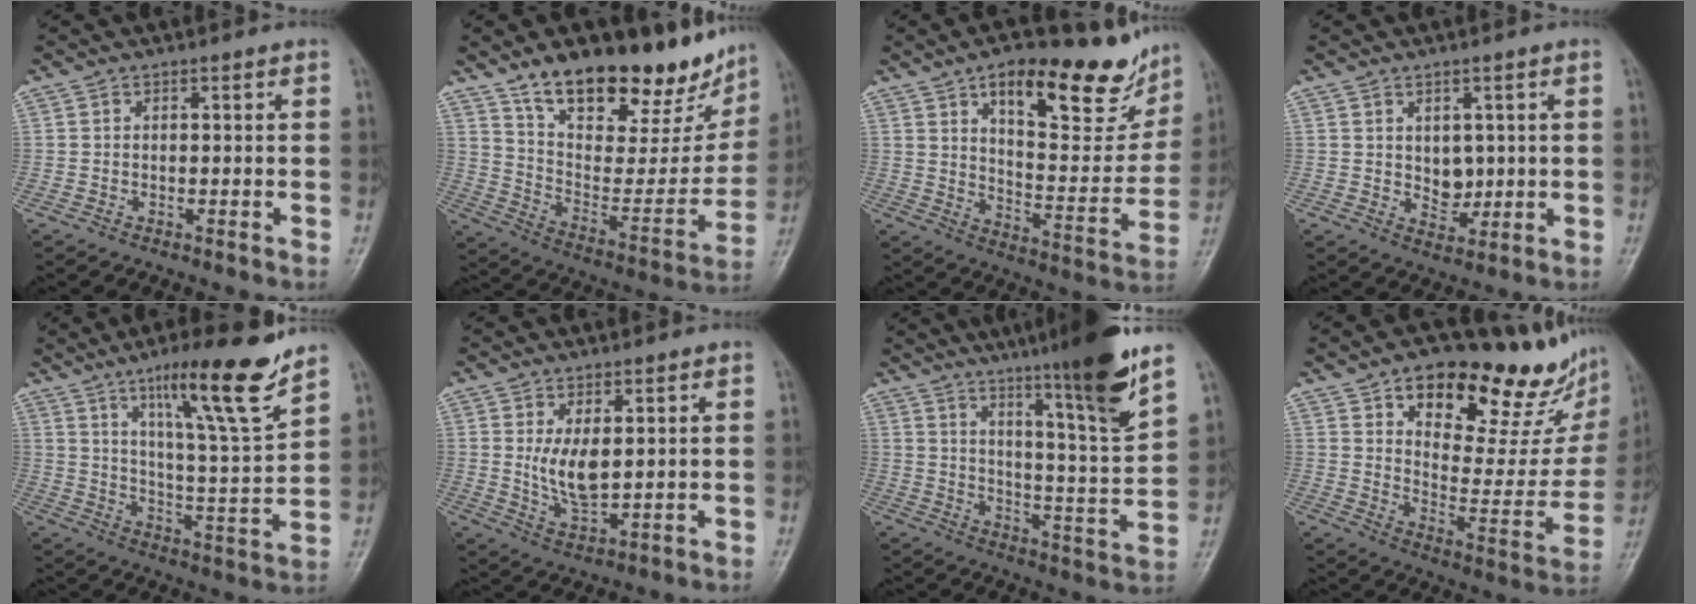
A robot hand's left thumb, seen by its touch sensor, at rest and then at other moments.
{"total": 26.1, "force": [18.6, 11.2, 14.5], "torque": [-0.168, -0.076, 0.292]}
{"total": 21.8, "force": [13.8, 8.3, 14.7], "torque": [-0.150, -0.059, 0.207]}
{"total": 4.4, "force": [0.7, 3.3, 2.9], "torque": [-0.025, -0.012, 0.022]}
{"total": 16.9, "force": [11.3, 1.5, 12.4], "torque": [-0.181, -0.068, 0.182]}
{"total": 6.7, "force": [1.4, 3.3, 5.7], "torque": [-0.097, -0.020, 0.038]}
{"total": 18.6, "force": [12.7, 0.6, 13.6], "torque": [-0.188, -0.068, 0.193]}
{"total": 26.9, "force": [17.6, 11.3, 16.9], "torque": [-0.188, -0.073, 0.255]}